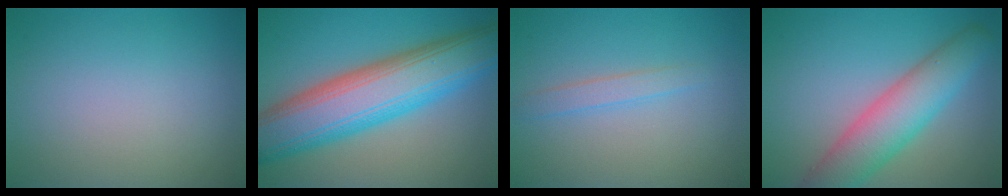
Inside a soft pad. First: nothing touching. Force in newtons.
{"total": 11.5, "press": 11.5, "slide": 0.3}
{"total": 1.5, "press": 1.5, "slide": 0.1}
{"total": 6.9, "press": 6.8, "slide": 0.3}